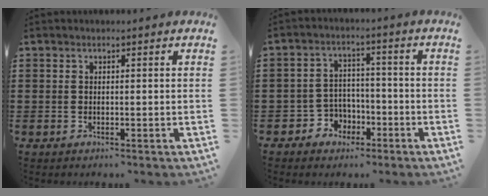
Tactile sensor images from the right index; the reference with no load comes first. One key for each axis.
{"total": 4.2, "fx": -2.2, "fy": 3.5, "fz": 0.5, "tx": -0.022, "ty": 0.012, "tz": -0.044}